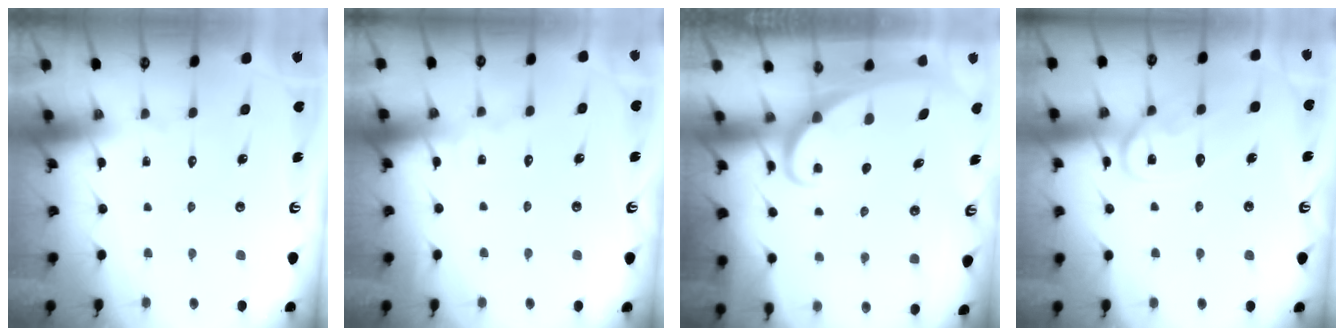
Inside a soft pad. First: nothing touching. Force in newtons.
{"total": 1.9, "press": 1.9, "slide": 0.2}
{"total": 2.1, "press": 2.1, "slide": 0.3}
{"total": 12.9, "press": 12.8, "slide": 1.1}